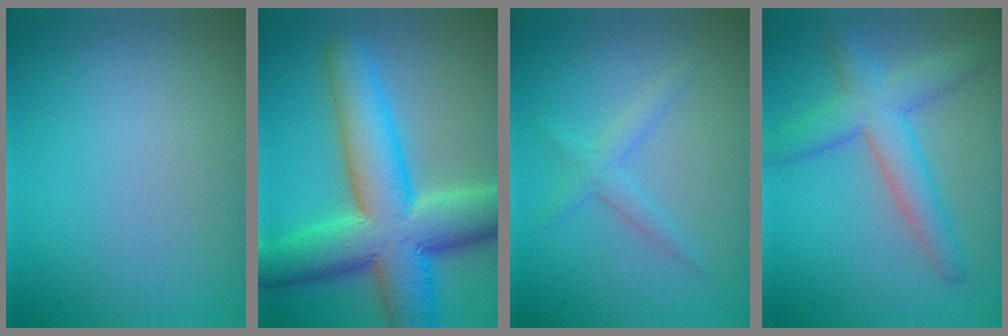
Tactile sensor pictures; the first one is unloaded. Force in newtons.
{"total": 12.1, "press": 12.1, "slide": 0.4}
{"total": 1.7, "press": 1.7, "slide": 0.1}
{"total": 4.8, "press": 4.8, "slide": 0.2}